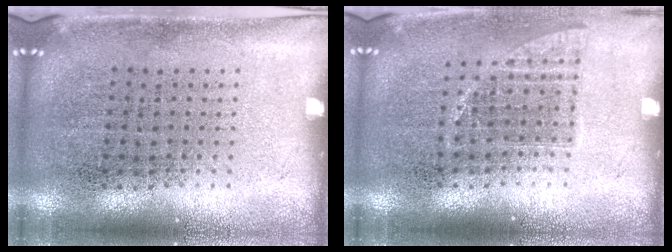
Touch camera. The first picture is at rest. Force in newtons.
{"total": 0.8, "press": 0.8, "slide": 0.3}